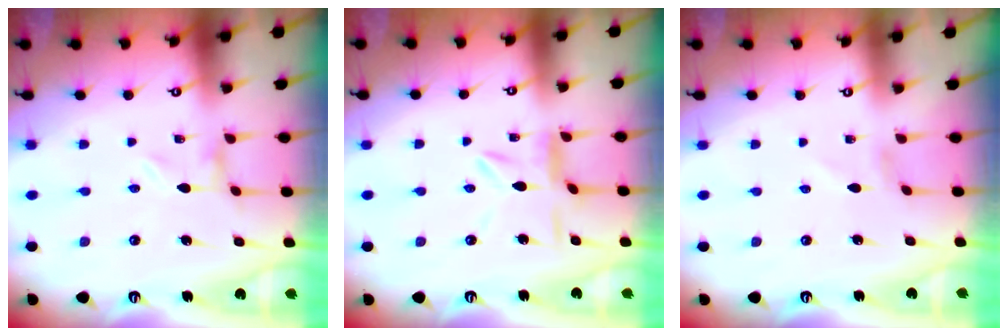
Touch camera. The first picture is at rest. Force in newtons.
{"total": 4.7, "press": 4.7, "slide": 0.4}
{"total": 0.7, "press": 0.7, "slide": 0.2}